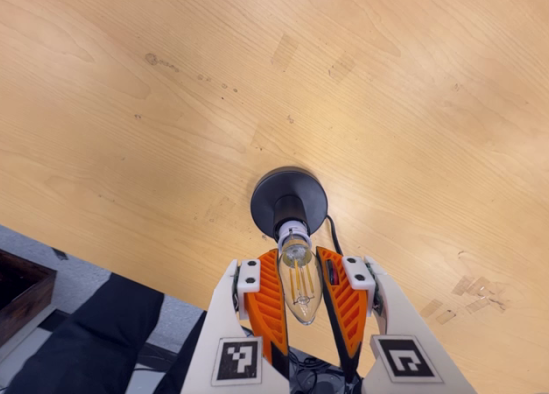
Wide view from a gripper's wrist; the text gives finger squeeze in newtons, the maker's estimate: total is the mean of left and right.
{"total": 12.5, "left": 11.7, "right": 13.3}